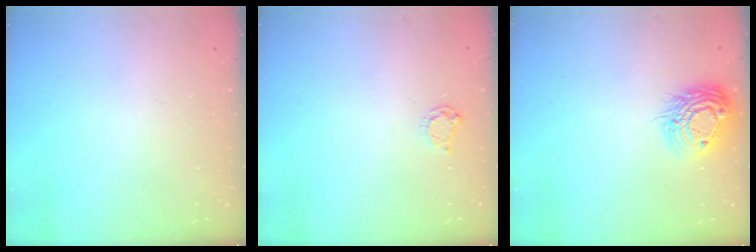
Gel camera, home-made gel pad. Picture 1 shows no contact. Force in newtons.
{"total": 3.8, "press": 3.8, "slide": 0.4}
{"total": 13.1, "press": 13.1, "slide": 0.9}